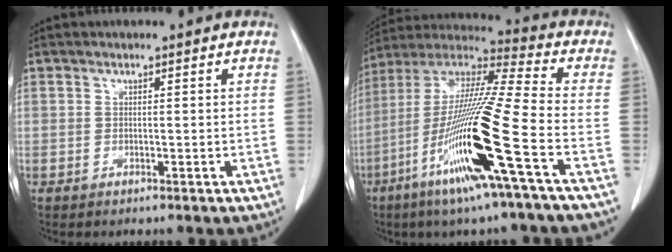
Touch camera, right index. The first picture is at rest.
{"total": 20.7, "force": [-7.7, -0.7, 19.2], "torque": [-0.401, -0.032, -0.157]}